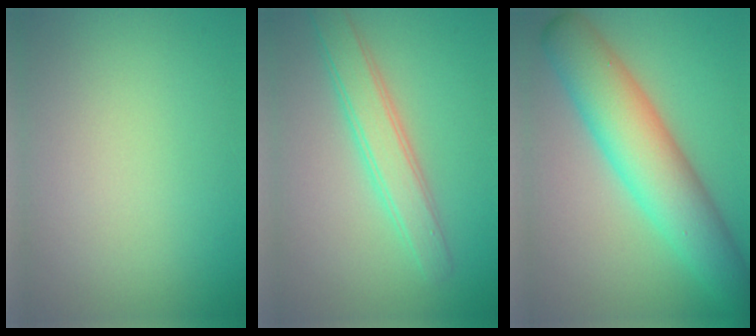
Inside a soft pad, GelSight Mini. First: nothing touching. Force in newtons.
{"total": 3.6, "press": 3.6, "slide": 0.1}
{"total": 8.3, "press": 8.3, "slide": 0.1}